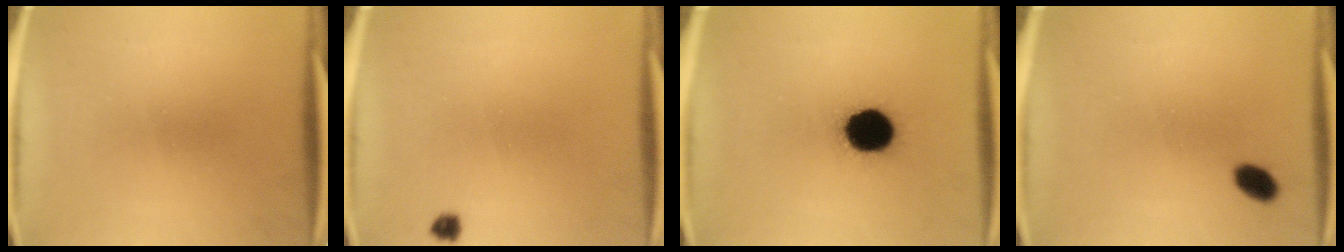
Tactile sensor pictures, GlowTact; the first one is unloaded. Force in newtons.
{"total": 1.4}
{"total": 14.9}
{"total": 3.4}